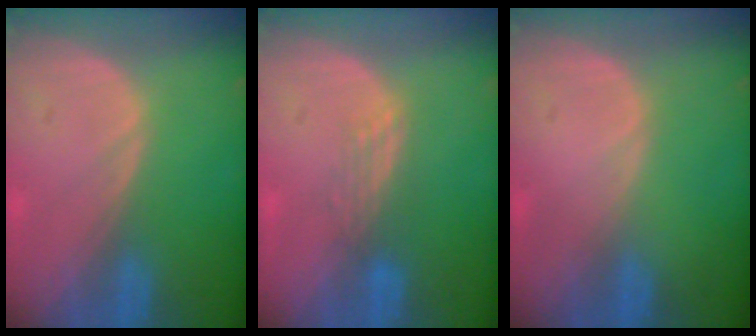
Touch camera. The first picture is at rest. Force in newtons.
{"total": 3.0, "press": 2.5, "slide": 1.7}
{"total": 0.0}